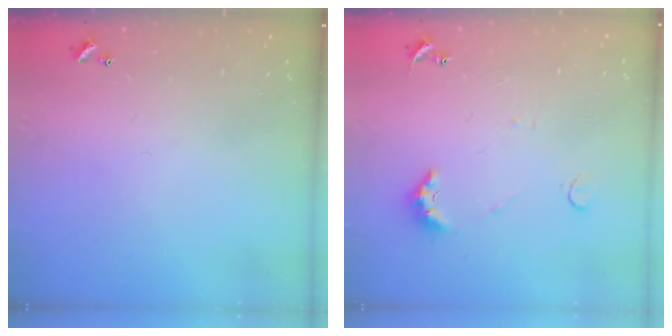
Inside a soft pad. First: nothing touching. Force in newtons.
{"total": 3.7, "press": 3.6, "slide": 0.8}